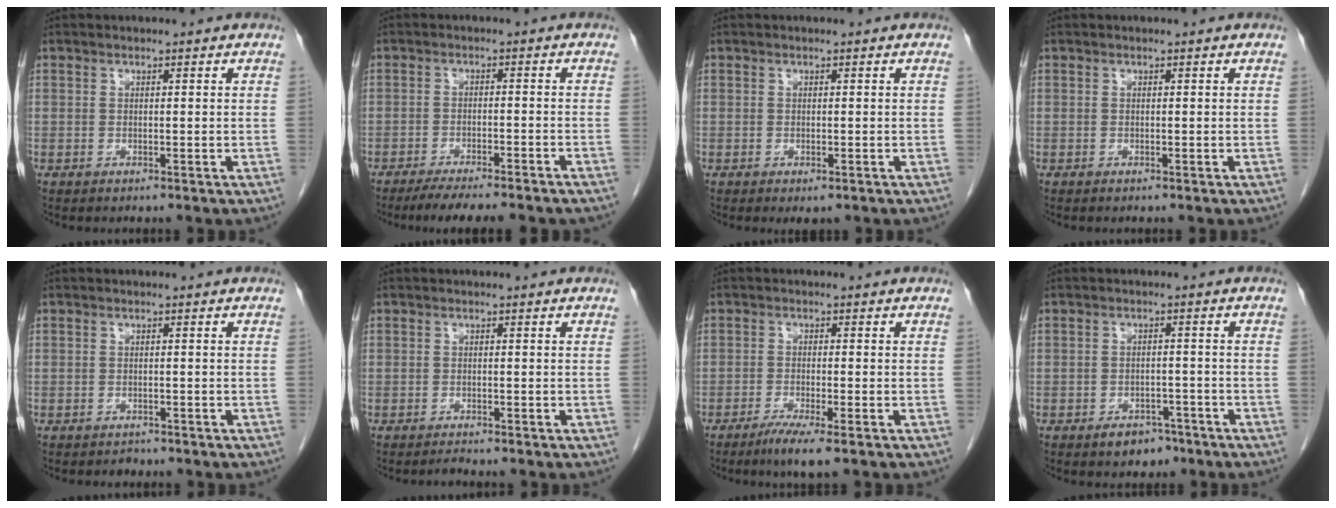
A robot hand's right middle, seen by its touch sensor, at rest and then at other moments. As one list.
[{"total": 11.1, "force": [-9.6, 0.6, 5.5], "torque": [-0.063, -0.014, -0.136]}, {"total": 1.3, "force": [-0.7, 0.5, 1.0], "torque": [-0.009, -0.003, -0.004]}, {"total": 0.0}, {"total": 1.0, "force": [-0.9, 0.5, 0.0], "torque": [-0.004, 0.001, -0.014]}, {"total": 0.7, "force": [-0.7, -0.1, 0.1], "torque": [-0.004, -0.002, -0.009]}, {"total": 4.4, "force": [-2.8, 0.0, 3.4], "torque": [-0.060, -0.012, -0.052]}, {"total": 3.8, "force": [-2.6, 2.3, 1.5], "torque": [-0.016, 0.007, -0.030]}]